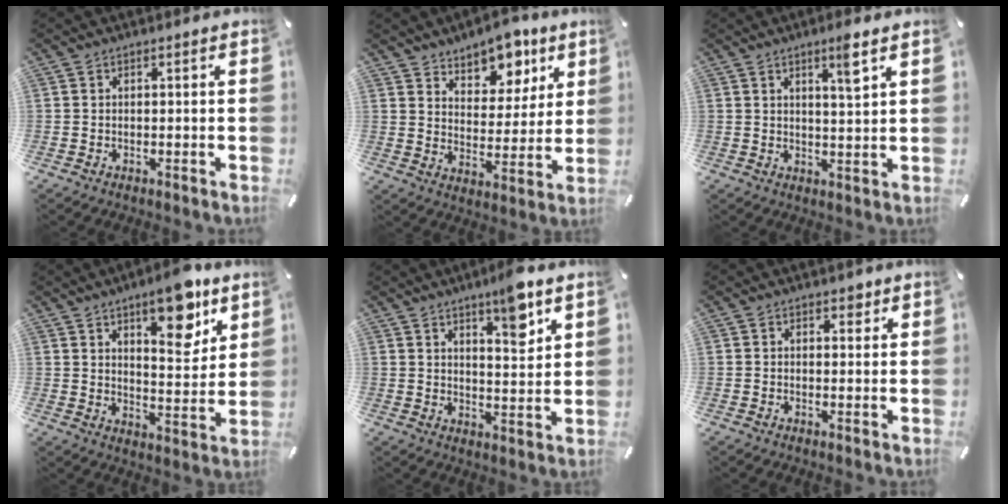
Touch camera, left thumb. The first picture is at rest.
{"total": 9.7, "force": [7.9, 5.4, 1.7], "torque": [-0.016, -0.073, 0.141]}
{"total": 5.5, "force": [3.5, 0.5, 4.3], "torque": [-0.061, -0.019, 0.052]}
{"total": 13.3, "force": [8.3, 5.6, 8.8], "torque": [-0.109, -0.049, 0.138]}
{"total": 8.1, "force": [6.0, 1.7, 5.2], "torque": [-0.070, -0.042, 0.098]}
{"total": 1.7, "force": [1.0, 1.1, 0.7], "torque": [0.001, -0.002, 0.014]}